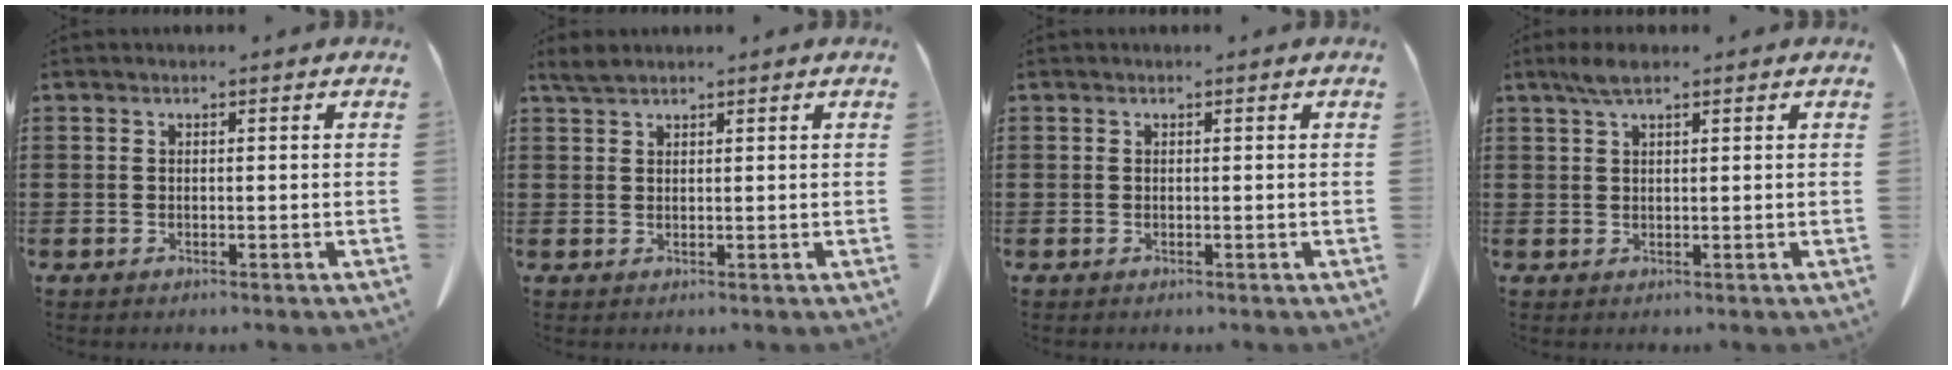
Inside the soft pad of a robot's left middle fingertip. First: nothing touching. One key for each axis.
{"total": 1.7, "fx": 1.5, "fy": 0.4, "fz": 0.8, "tx": -0.020, "ty": 0.003, "tz": 0.028}
{"total": 0.0}
{"total": 2.9, "fx": 1.7, "fy": 0.7, "fz": 2.3, "tx": -0.048, "ty": 0.004, "tz": 0.029}